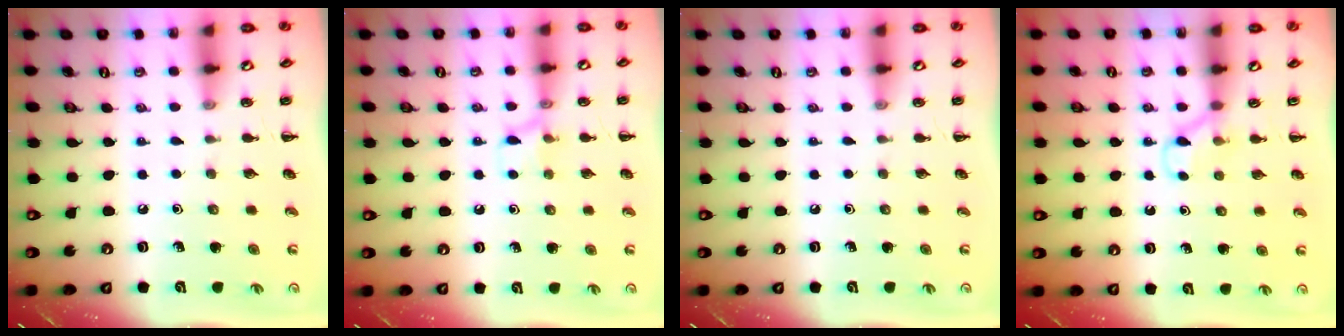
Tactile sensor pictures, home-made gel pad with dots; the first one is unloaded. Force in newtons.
{"total": 6.9, "press": 6.8, "slide": 1.1}
{"total": 0.0}
{"total": 4.5, "press": 4.2, "slide": 1.6}